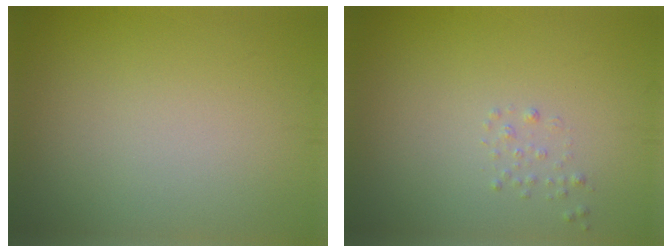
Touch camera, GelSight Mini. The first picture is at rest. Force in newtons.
{"total": 0.6, "press": 0.6, "slide": 0.1}